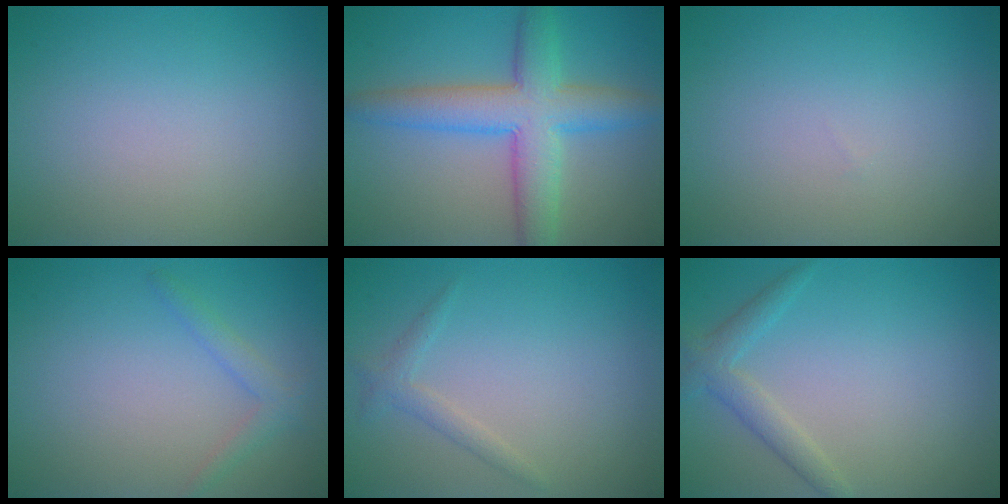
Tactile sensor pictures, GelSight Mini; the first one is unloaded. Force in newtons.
{"total": 6.9, "press": 6.9, "slide": 0.2}
{"total": 0.0}
{"total": 1.6, "press": 1.6, "slide": 0.1}
{"total": 1.4, "press": 1.4, "slide": 0.1}
{"total": 2.2, "press": 2.2, "slide": 0.1}